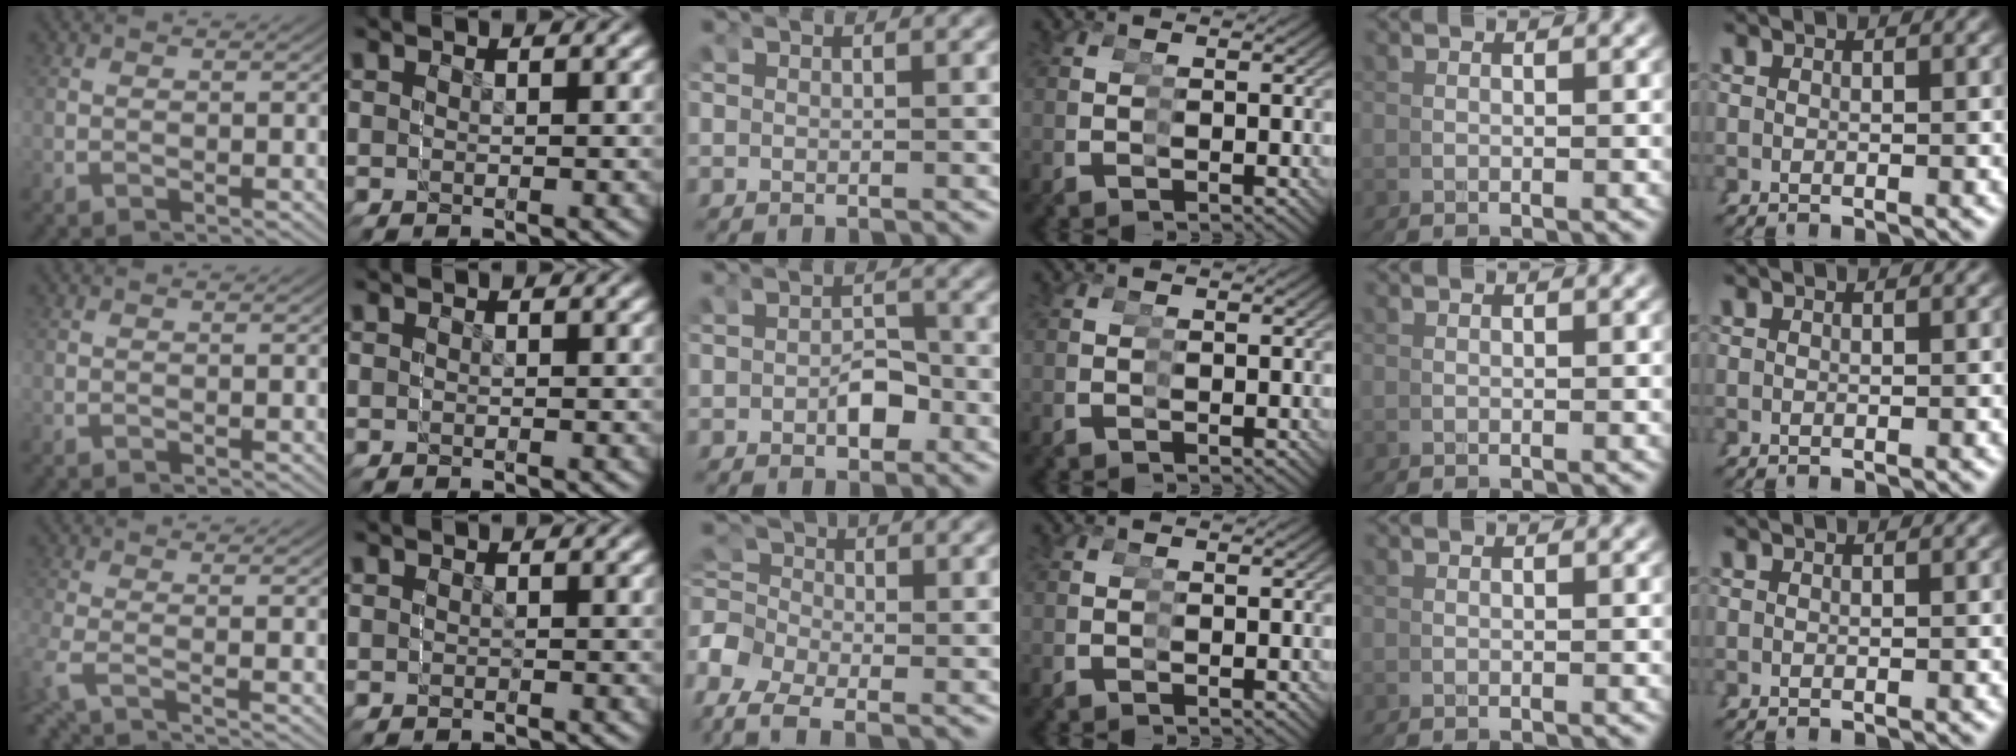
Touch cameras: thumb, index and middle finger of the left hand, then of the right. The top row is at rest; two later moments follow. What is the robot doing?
{"motion": "grasp_and_lifting", "object": "stress ball aka squeeze ball"}